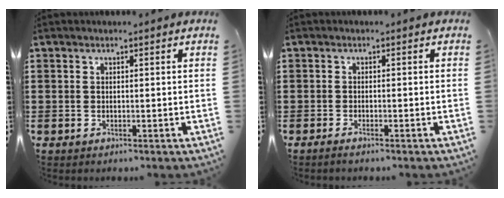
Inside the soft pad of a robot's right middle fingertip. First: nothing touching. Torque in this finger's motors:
{"motor_torque": [-0.35, 0.53, -0.01, -0.01]}